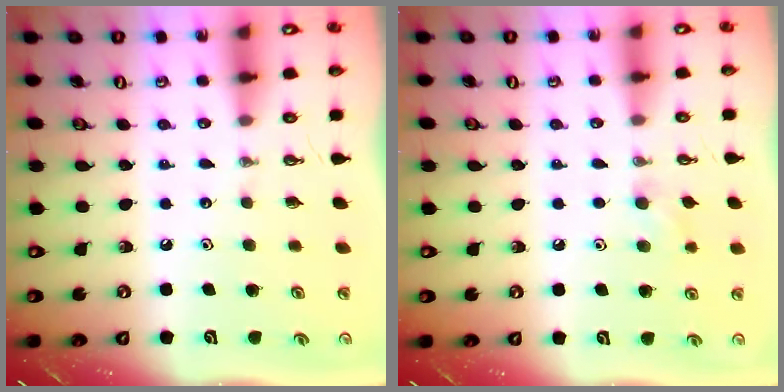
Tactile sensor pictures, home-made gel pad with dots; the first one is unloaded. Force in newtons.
{"total": 6.9, "press": 6.6, "slide": 2.3}